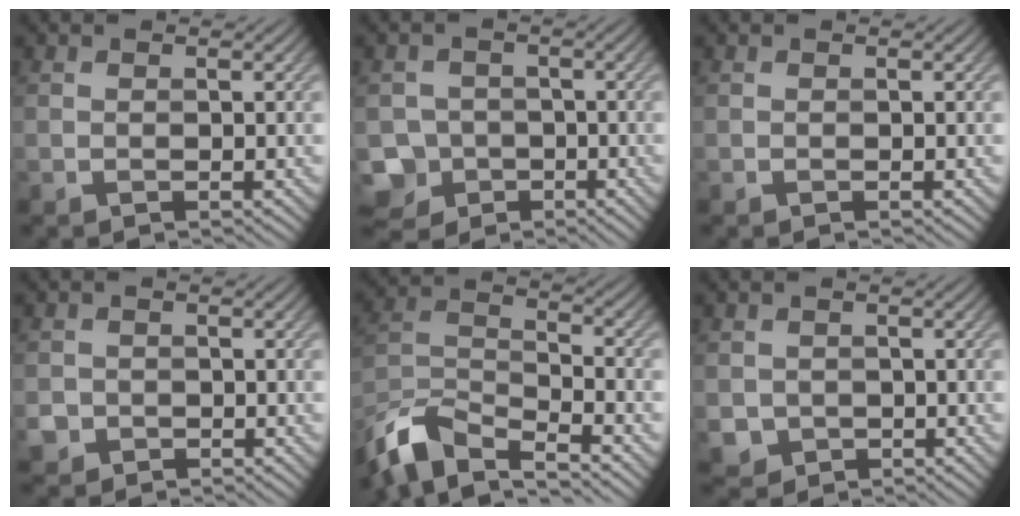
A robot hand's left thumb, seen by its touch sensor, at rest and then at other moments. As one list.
[{"total": 7.2, "force": [-3.6, 6.0, 1.6], "torque": [-0.043, -0.023, -0.077]}, {"total": 0.0}, {"total": 2.2, "force": [-1.1, 1.9, 0.4], "torque": [-0.010, -0.007, -0.026]}, {"total": 10.3, "force": [-8.3, 3.0, 5.3], "torque": [-0.119, -0.005, -0.174]}, {"total": 2.6, "force": [-0.6, 2.5, 0.6], "torque": [-0.023, -0.017, -0.012]}]